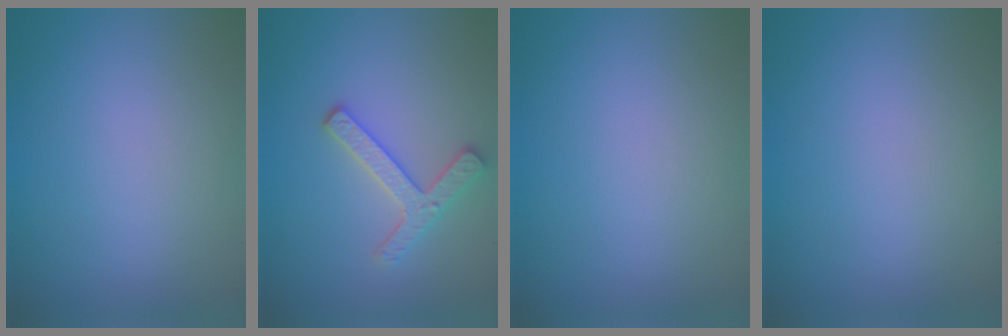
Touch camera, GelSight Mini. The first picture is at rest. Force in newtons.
{"total": 2.8, "press": 2.7, "slide": 0.9}
{"total": 0.0}
{"total": 0.0}